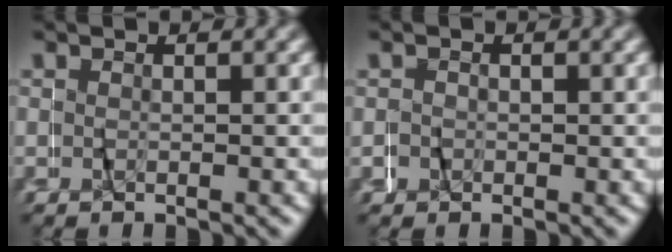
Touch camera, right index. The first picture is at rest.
{"total": 1.2, "force": [-0.4, 1.1, -0.1], "torque": [-0.002, -0.001, -0.008]}